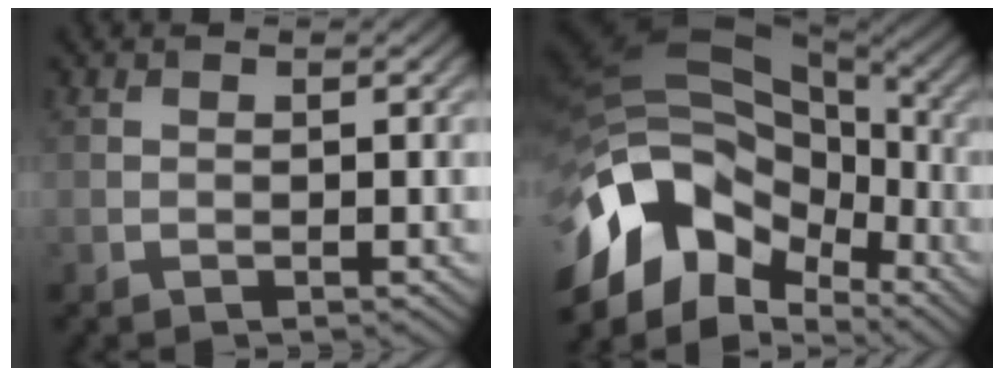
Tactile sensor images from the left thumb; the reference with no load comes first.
{"total": 15.6, "force": [-6.4, 10.1, 9.9], "torque": [-0.231, -0.017, -0.128]}